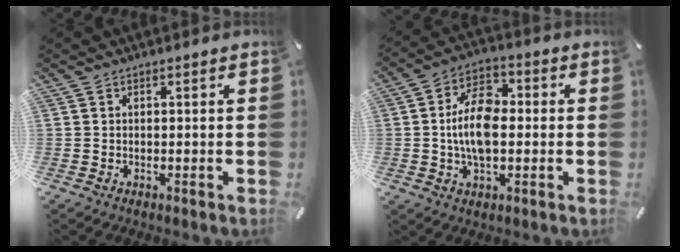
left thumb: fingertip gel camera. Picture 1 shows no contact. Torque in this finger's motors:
{"motor_torque": [0.36, 0.35, 1.14, 0.07, 0.43]}